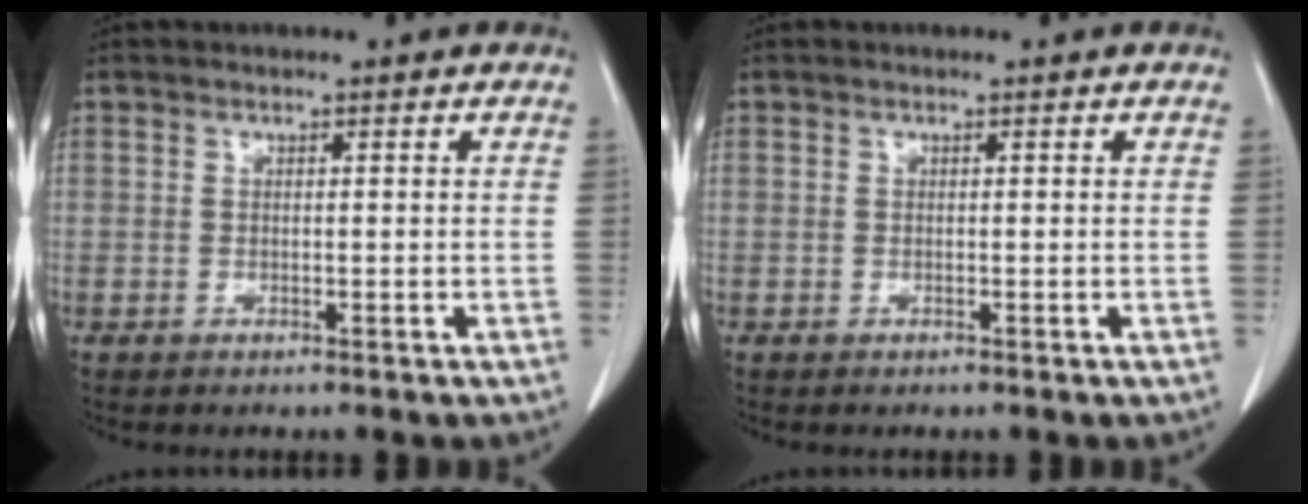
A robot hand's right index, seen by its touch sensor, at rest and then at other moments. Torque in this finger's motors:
{"motor_torque": [0.03, -0.02, 0.01, 0.02]}